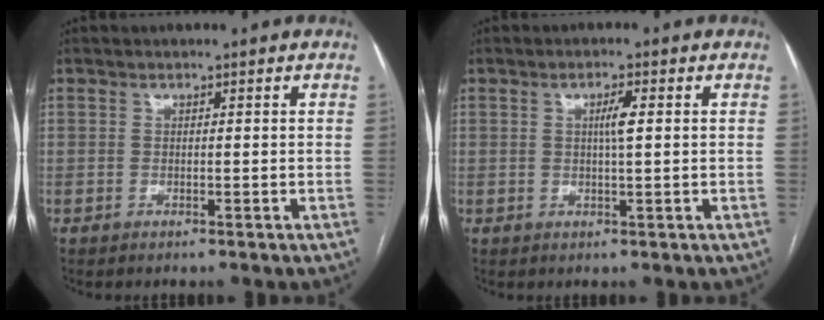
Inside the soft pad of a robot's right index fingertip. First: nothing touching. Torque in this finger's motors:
{"motor_torque": [0.48, -0.01, 0.16, 0.06]}